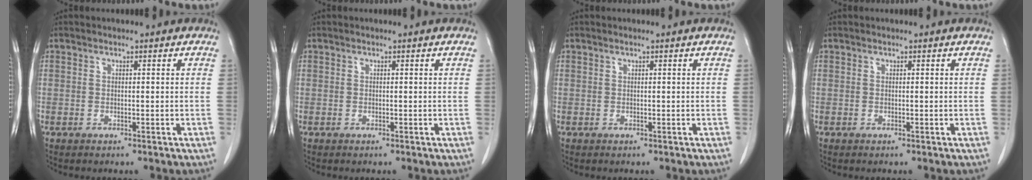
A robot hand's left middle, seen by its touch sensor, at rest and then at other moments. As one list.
[{"total": 0.0}, {"total": 0.0}, {"total": 0.0}]